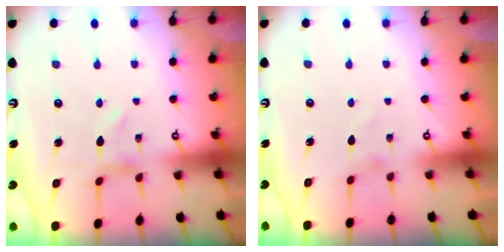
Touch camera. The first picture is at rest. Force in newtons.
{"total": 1.4, "press": 1.4, "slide": 0.0}